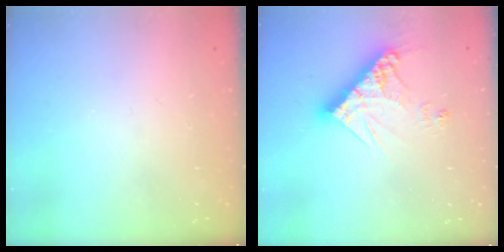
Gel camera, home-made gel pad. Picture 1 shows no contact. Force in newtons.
{"total": 13.1, "press": 13.0, "slide": 1.2}